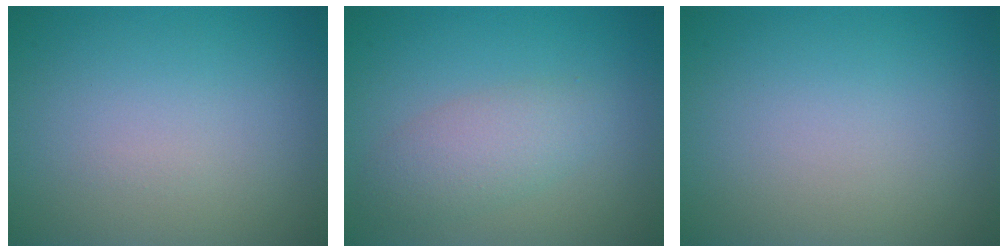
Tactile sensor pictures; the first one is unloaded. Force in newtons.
{"total": 3.0, "press": 3.0, "slide": 0.1}
{"total": 0.0}